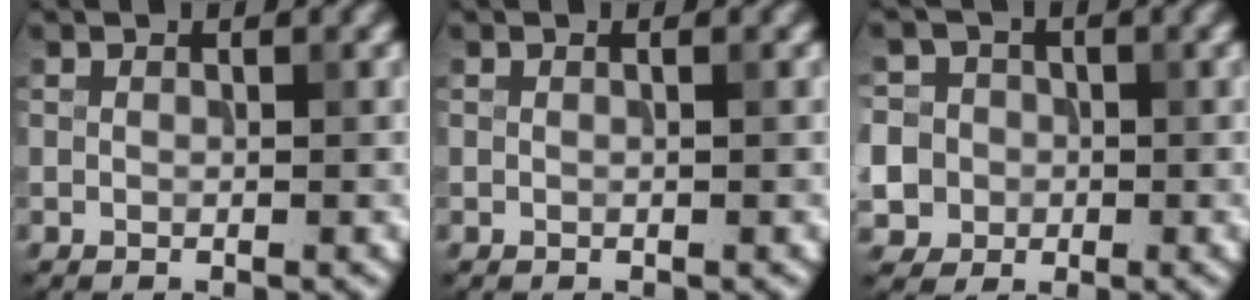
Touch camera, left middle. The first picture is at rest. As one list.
[{"total": 0.0}, {"total": 8.4, "force": [-1.0, 8.0, 2.4], "torque": [-0.059, 0.018, -0.036]}]